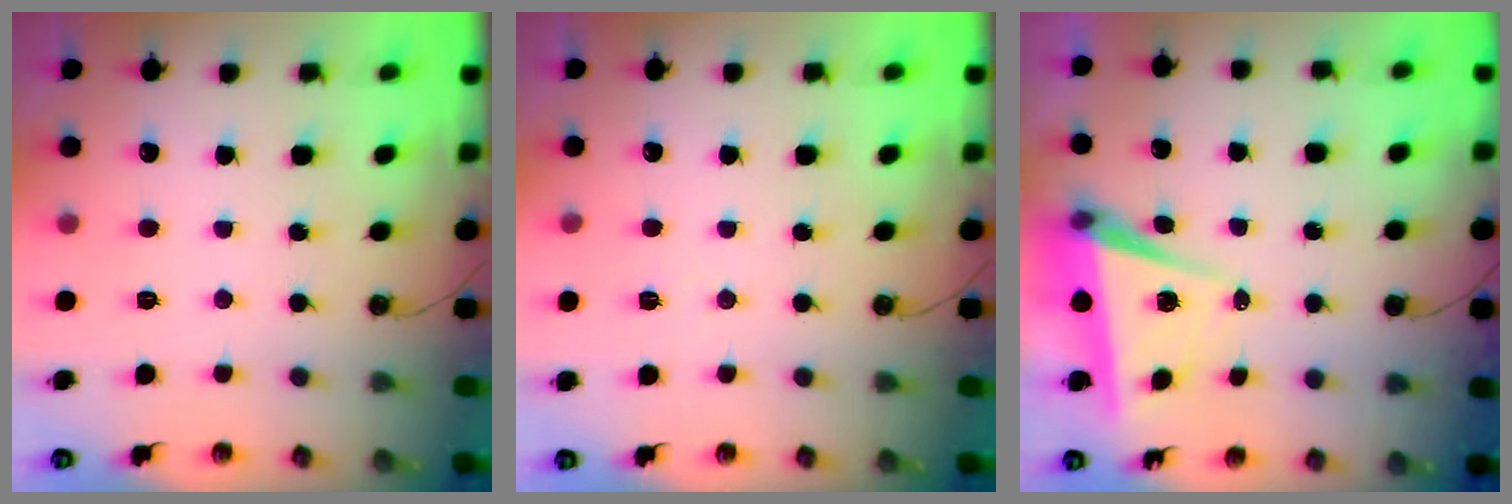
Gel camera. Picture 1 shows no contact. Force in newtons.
{"total": 5.9, "press": 4.0, "slide": 4.3}
{"total": 6.3, "press": 4.6, "slide": 4.3}